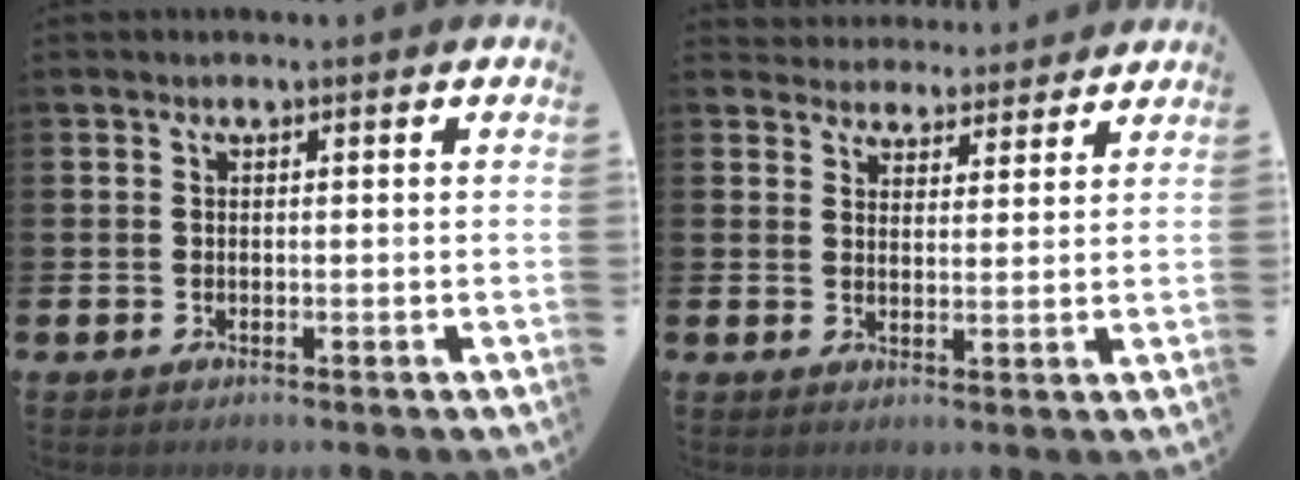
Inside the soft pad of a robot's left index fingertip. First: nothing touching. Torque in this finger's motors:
{"motor_torque": [0.28, -1.12, 0.17, 0.01]}